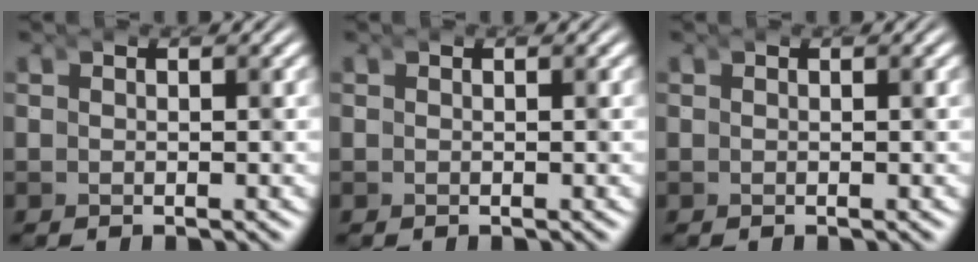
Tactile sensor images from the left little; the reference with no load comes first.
{"total": 0.0}
{"total": 0.0}